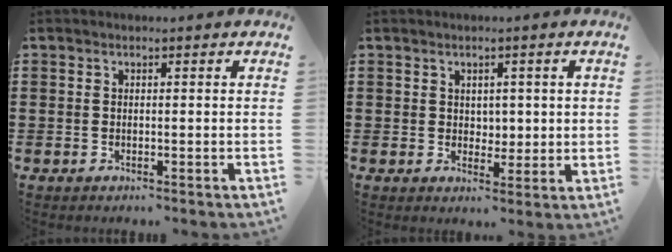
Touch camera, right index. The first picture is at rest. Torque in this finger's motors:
{"motor_torque": [-0.37, 0.15, 0.00, -0.01]}